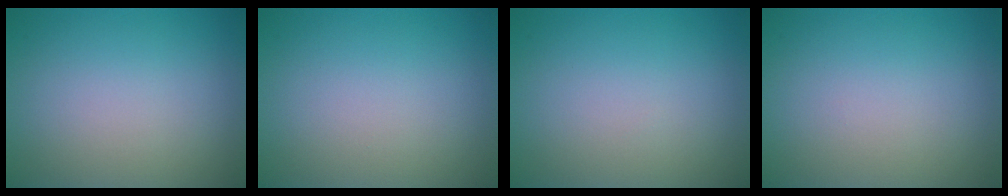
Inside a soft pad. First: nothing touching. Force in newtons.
{"total": 0.0}
{"total": 0.0}
{"total": 0.0}